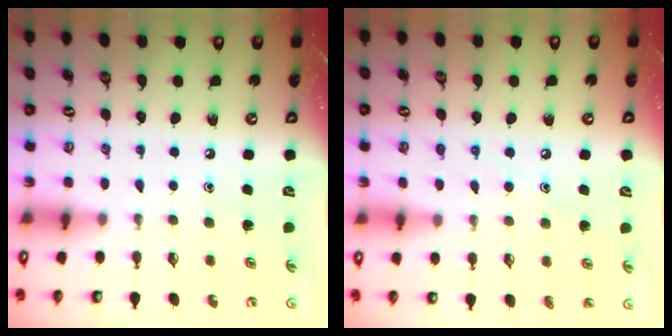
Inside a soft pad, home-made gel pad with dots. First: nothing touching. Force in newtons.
{"total": 7.5, "press": 7.5, "slide": 0.8}